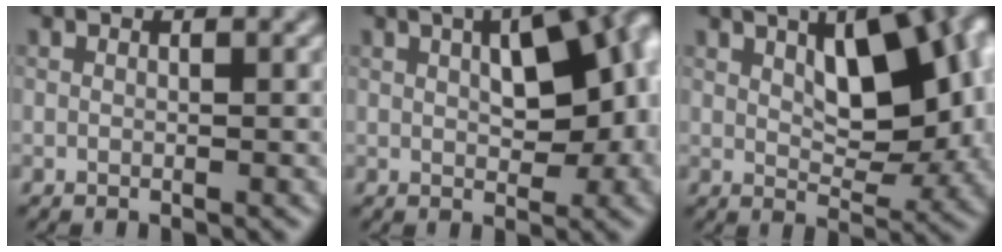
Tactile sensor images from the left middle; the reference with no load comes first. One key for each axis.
{"total": 9.0, "fx": 1.7, "fy": 4.2, "fz": 7.7, "tx": -0.093, "ty": 0.019, "tz": 0.024}
{"total": 9.6, "fx": 2.9, "fy": 4.5, "fz": 8.0, "tx": -0.111, "ty": 0.010, "tz": 0.041}